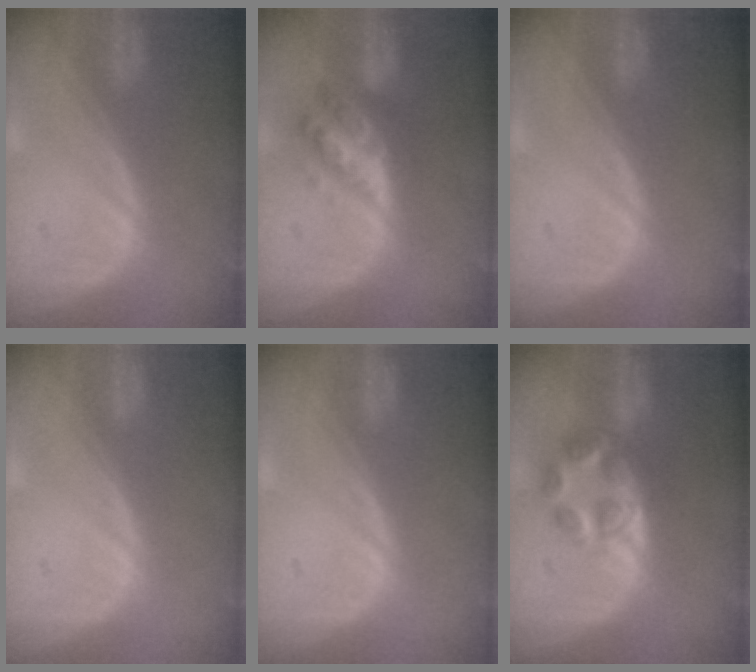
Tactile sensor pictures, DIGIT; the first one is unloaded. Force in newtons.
{"total": 5.3, "press": 5.2, "slide": 0.4}
{"total": 0.0}
{"total": 0.0}
{"total": 0.0}
{"total": 6.0, "press": 5.4, "slide": 2.6}